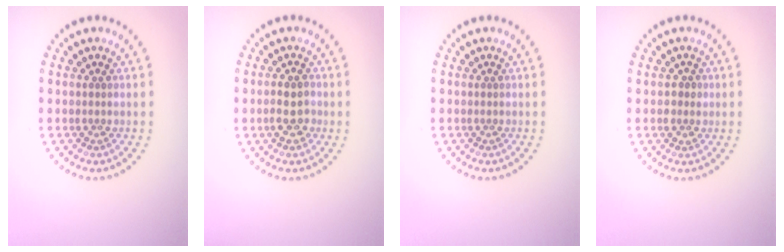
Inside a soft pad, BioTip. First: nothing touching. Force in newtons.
{"total": 2.5, "press": 2.4, "slide": 0.5}
{"total": 0.0}
{"total": 1.4, "press": 1.3, "slide": 0.4}